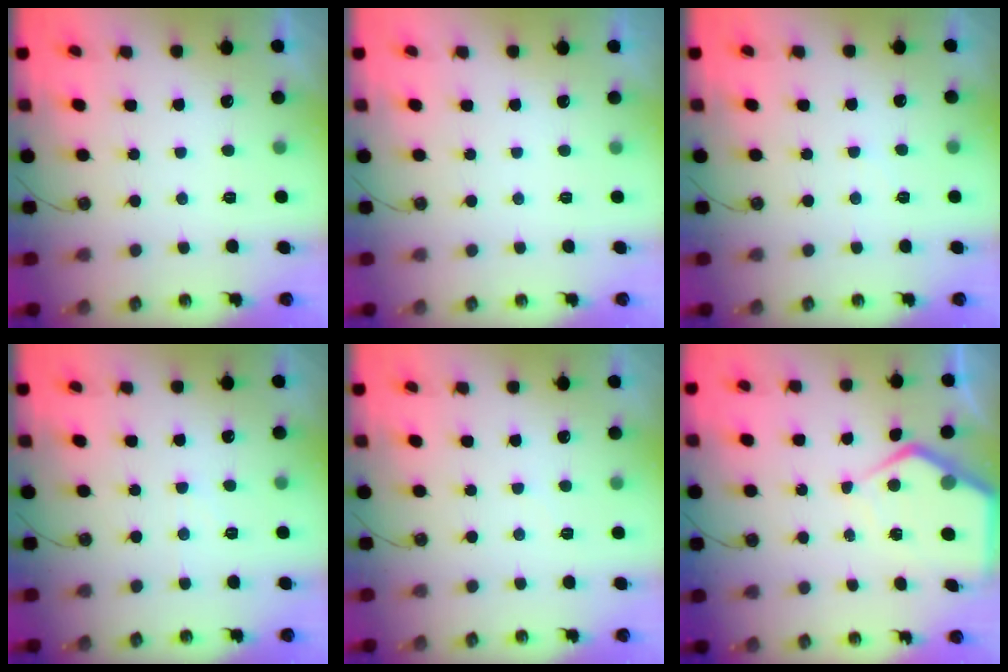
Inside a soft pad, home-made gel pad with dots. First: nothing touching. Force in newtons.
{"total": 0.0}
{"total": 4.0, "press": 3.9, "slide": 0.6}
{"total": 2.7, "press": 2.6, "slide": 0.6}
{"total": 3.4, "press": 3.3, "slide": 0.5}
{"total": 7.1, "press": 7.1, "slide": 0.5}